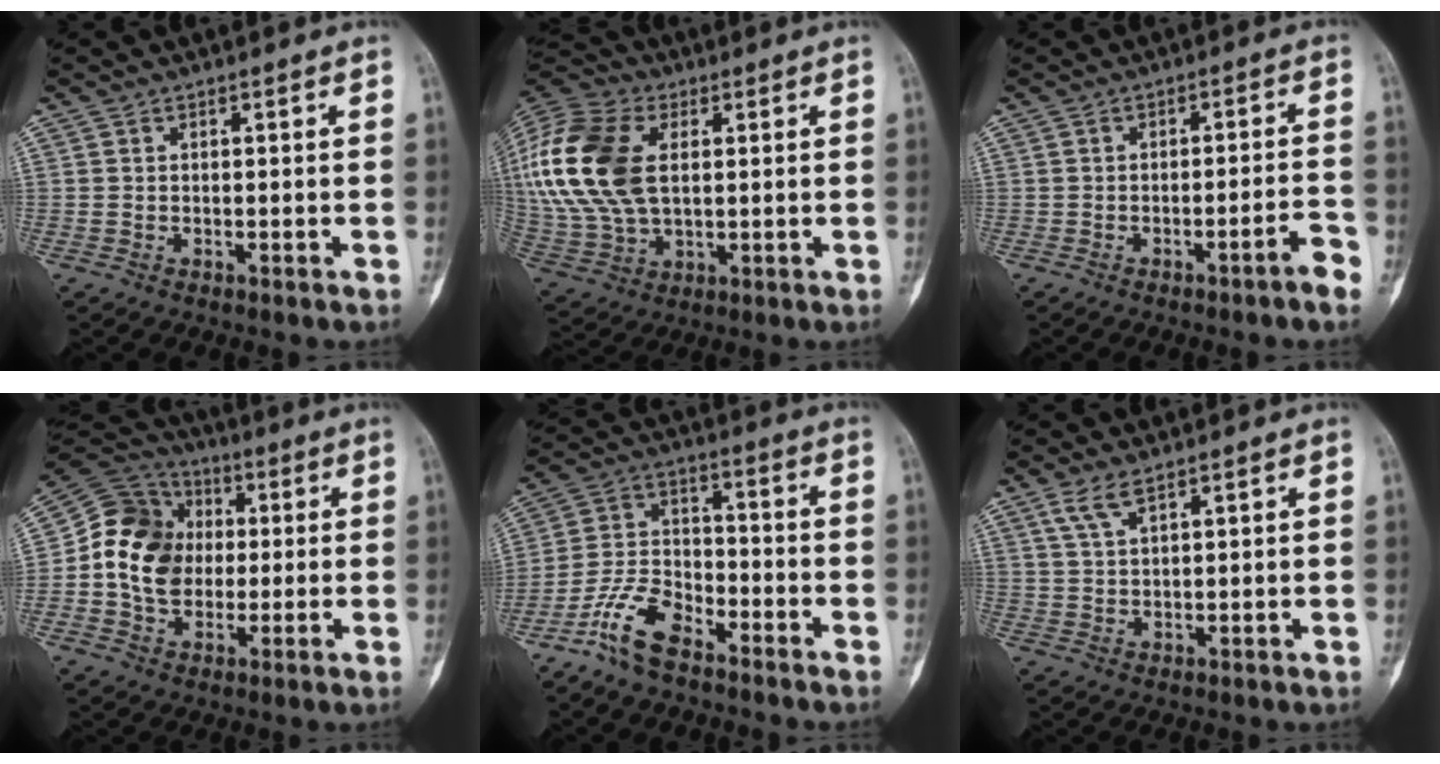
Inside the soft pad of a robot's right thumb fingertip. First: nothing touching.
{"total": 24.7, "force": [5.0, 15.6, 18.5], "torque": [-0.437, 0.014, 0.095]}
{"total": 4.4, "force": [-2.7, 0.2, 3.5], "torque": [-0.056, 0.025, -0.036]}
{"total": 14.1, "force": [-0.3, 11.5, 8.2], "torque": [-0.123, 0.025, -0.013]}
{"total": 10.2, "force": [-7.2, 4.5, 5.7], "torque": [-0.123, 0.045, -0.148]}
{"total": 3.7, "force": [2.5, 1.1, 2.5], "torque": [-0.057, -0.002, 0.058]}